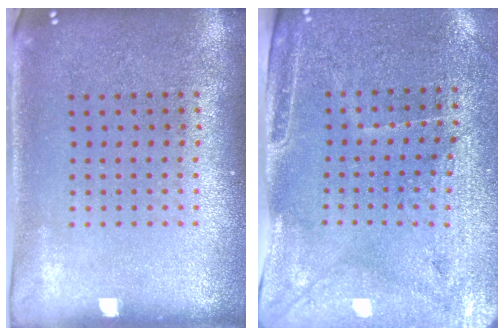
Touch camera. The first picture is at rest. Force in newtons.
{"total": 3.0, "press": 2.8, "slide": 1.3}